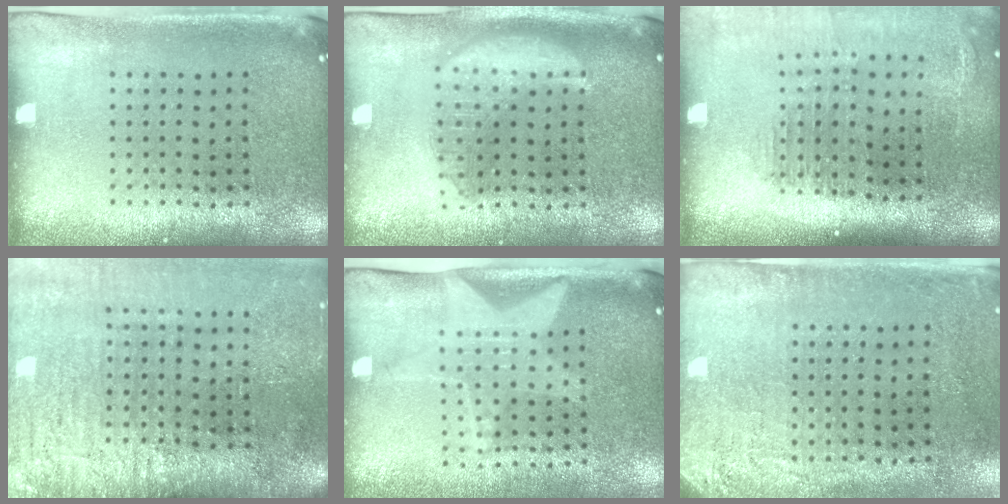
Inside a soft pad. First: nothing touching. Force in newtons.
{"total": 3.1, "press": 3.1, "slide": 0.3}
{"total": 1.7, "press": 1.5, "slide": 0.7}
{"total": 4.3, "press": 3.6, "slide": 2.4}
{"total": 1.9, "press": 1.5, "slide": 1.1}
{"total": 2.7, "press": 2.2, "slide": 1.5}